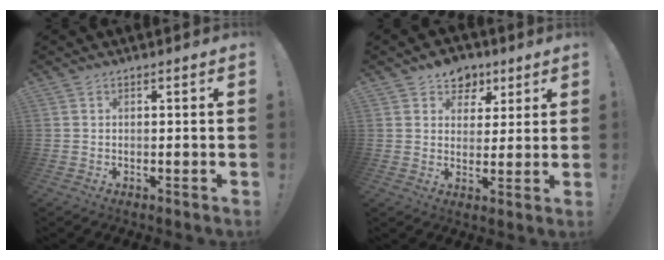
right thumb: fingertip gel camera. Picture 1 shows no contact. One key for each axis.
{"total": 7.7, "fx": 4.6, "fy": 6.0, "fz": 1.4, "tx": -0.011, "ty": -0.029, "tz": 0.091}